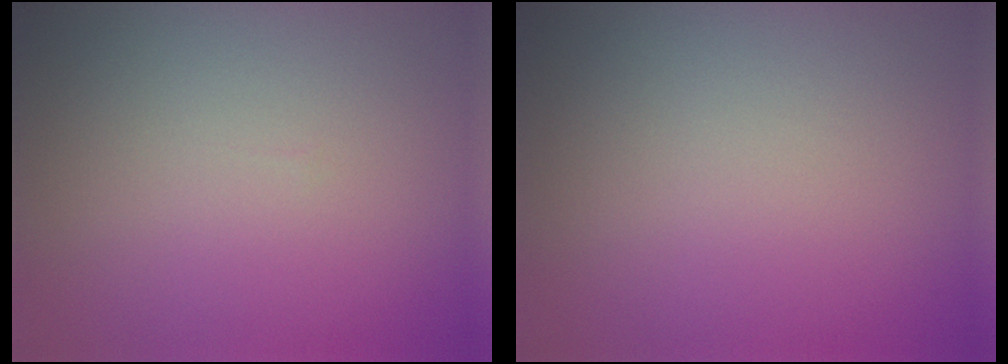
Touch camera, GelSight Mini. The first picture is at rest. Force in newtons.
{"total": 0.0}